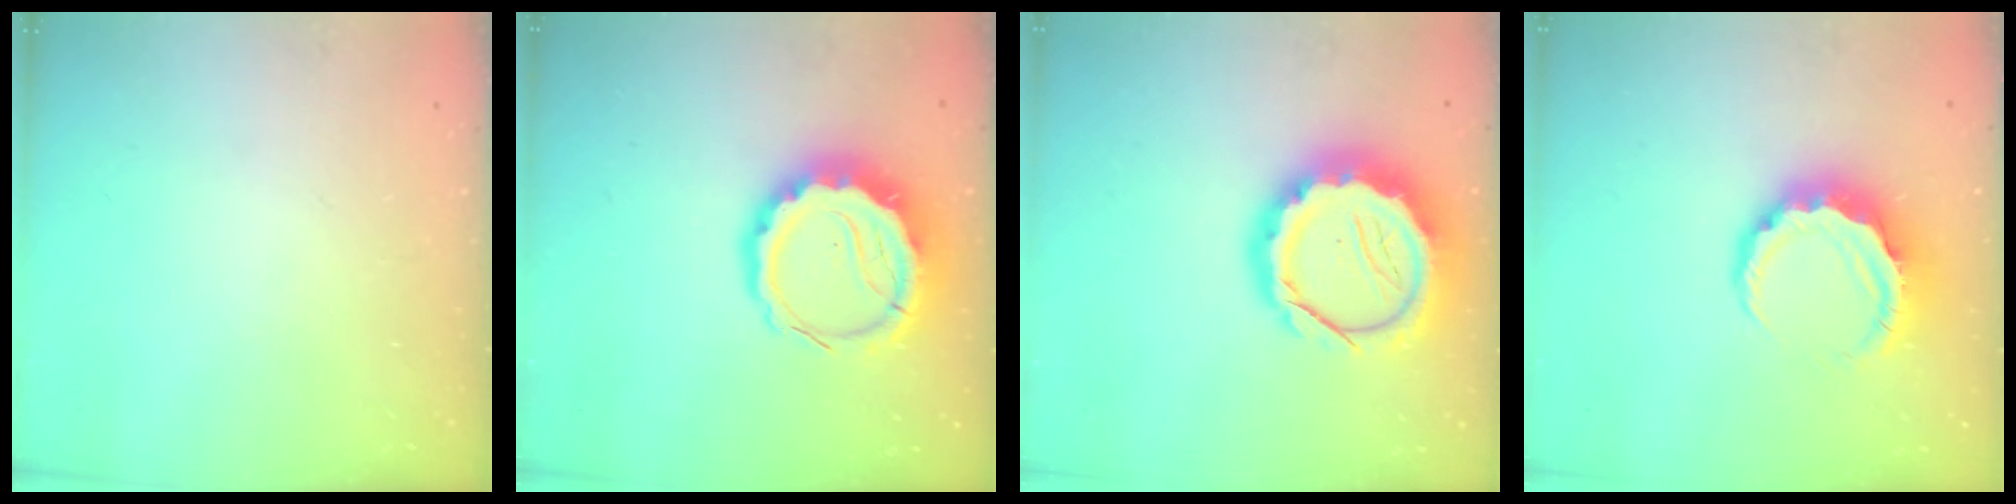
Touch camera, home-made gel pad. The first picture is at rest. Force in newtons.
{"total": 12.2, "press": 11.9, "slide": 2.7}
{"total": 18.8, "press": 18.4, "slide": 4.0}
{"total": 8.4, "press": 8.3, "slide": 1.6}